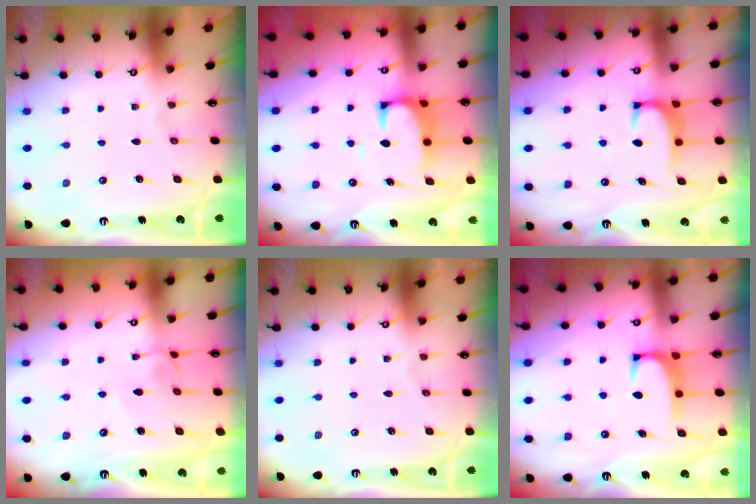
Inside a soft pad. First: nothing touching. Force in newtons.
{"total": 2.5, "press": 2.3, "slide": 1.1}
{"total": 2.0, "press": 1.9, "slide": 0.5}
{"total": 2.1, "press": 2.1, "slide": 0.1}
{"total": 0.0}
{"total": 1.8, "press": 1.8, "slide": 0.4}